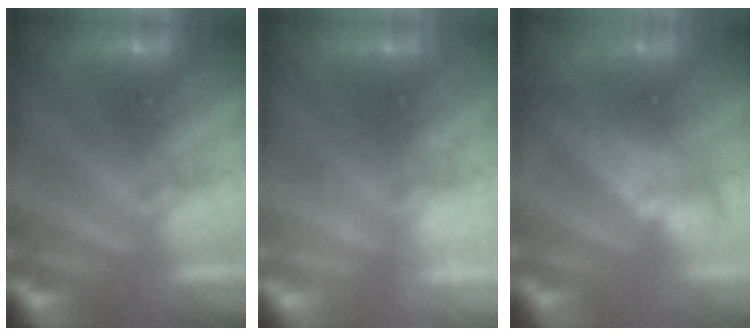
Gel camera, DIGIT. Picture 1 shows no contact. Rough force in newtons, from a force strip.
{"total": 2.2}
{"total": 7.6}